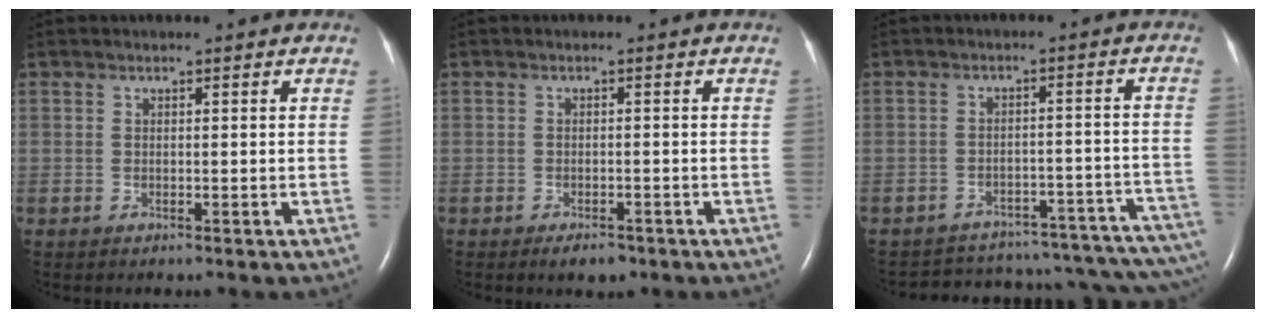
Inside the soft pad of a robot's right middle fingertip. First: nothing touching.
{"total": 2.5, "force": [-1.8, 1.1, 1.4], "torque": [-0.026, -0.002, -0.019]}
{"total": 23.0, "force": [-21.0, 5.6, 7.5], "torque": [-0.073, 0.022, -0.241]}